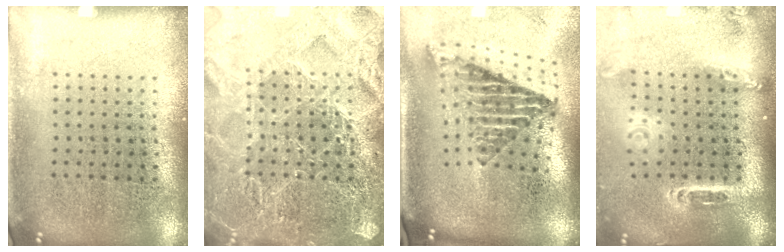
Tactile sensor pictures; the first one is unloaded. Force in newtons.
{"total": 6.2, "press": 6.2, "slide": 0.8}
{"total": 2.6, "press": 1.6, "slide": 2.0}
{"total": 2.6, "press": 1.8, "slide": 1.8}